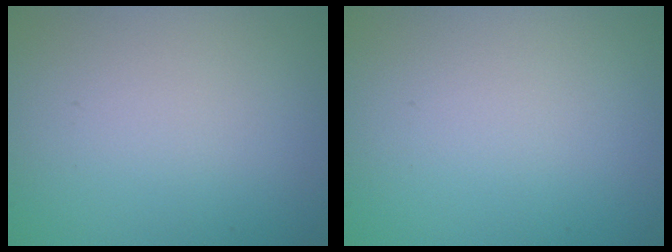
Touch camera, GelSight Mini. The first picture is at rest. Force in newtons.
{"total": 0.0}